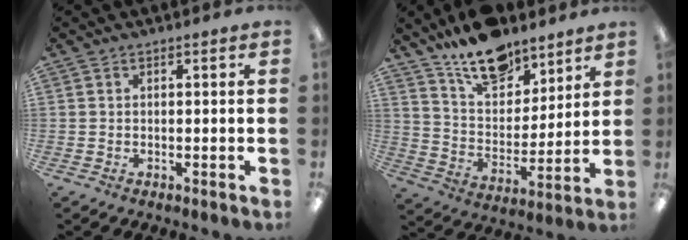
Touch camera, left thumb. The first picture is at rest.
{"total": 18.5, "force": [15.0, 6.7, 8.7], "torque": [-0.176, -0.085, 0.267]}